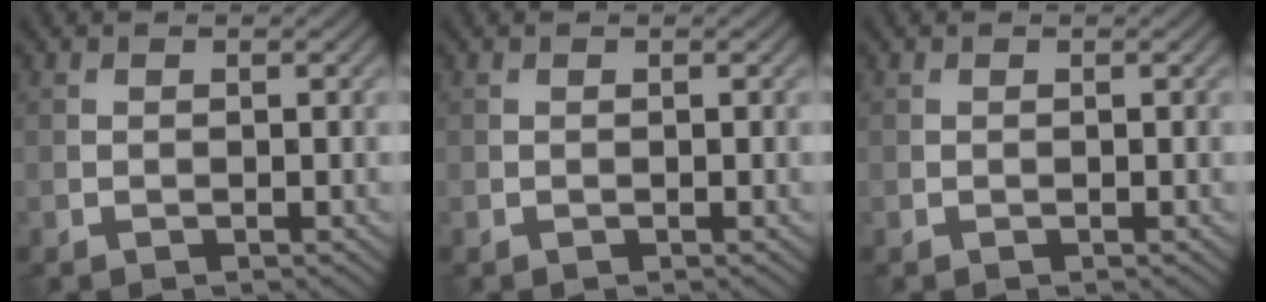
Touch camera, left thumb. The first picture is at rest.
{"total": 0.0}
{"total": 0.0}